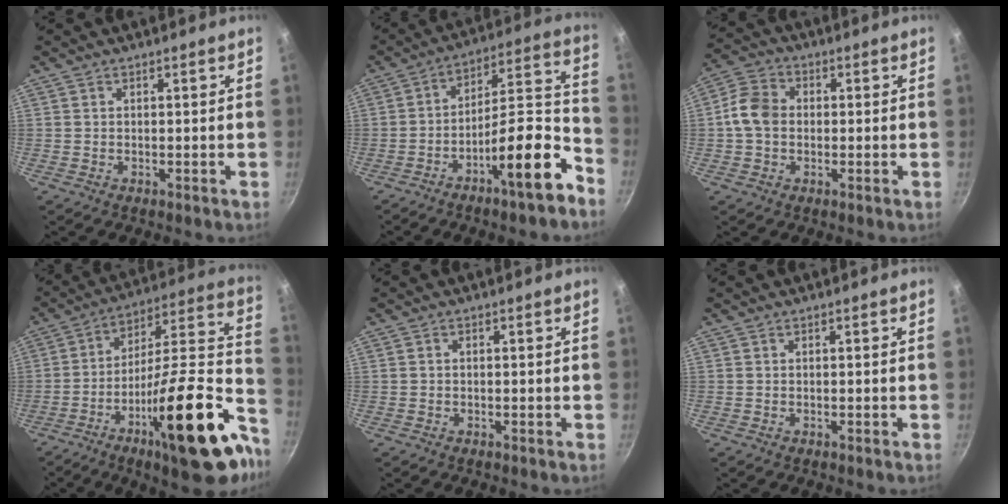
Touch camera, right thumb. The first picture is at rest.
{"total": 15.6, "force": [-8.7, 3.9, 12.4], "torque": [-0.149, 0.085, -0.140]}
{"total": 7.3, "force": [-0.2, 5.7, 4.5], "torque": [-0.070, 0.017, -0.019]}
{"total": 30.1, "force": [-13.4, 8.5, 25.6], "torque": [-0.324, 0.076, -0.214]}
{"total": 0.0}
{"total": 0.0}